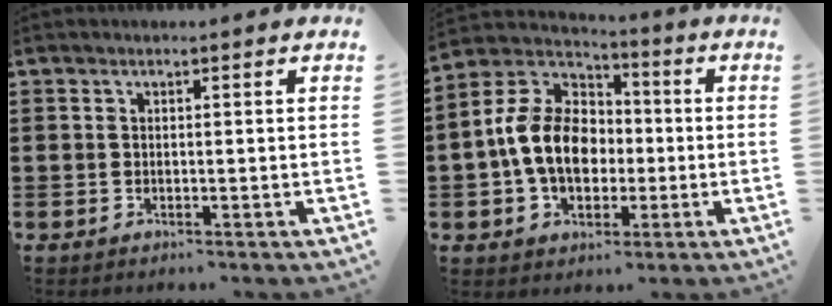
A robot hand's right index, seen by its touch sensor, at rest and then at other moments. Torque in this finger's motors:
{"motor_torque": [1.44, 0.70, 1.05, 0.21]}